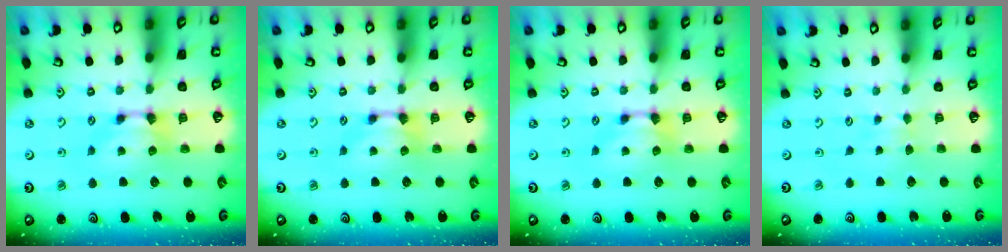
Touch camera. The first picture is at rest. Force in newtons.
{"total": 0.0}
{"total": 0.0}
{"total": 2.5, "press": 2.5, "slide": 0.5}